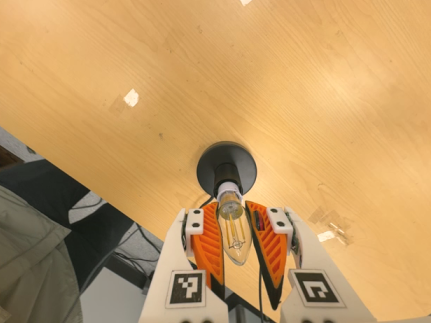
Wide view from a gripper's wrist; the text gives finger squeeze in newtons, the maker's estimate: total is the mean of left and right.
{"total": 20.1, "left": 20.7, "right": 19.5}